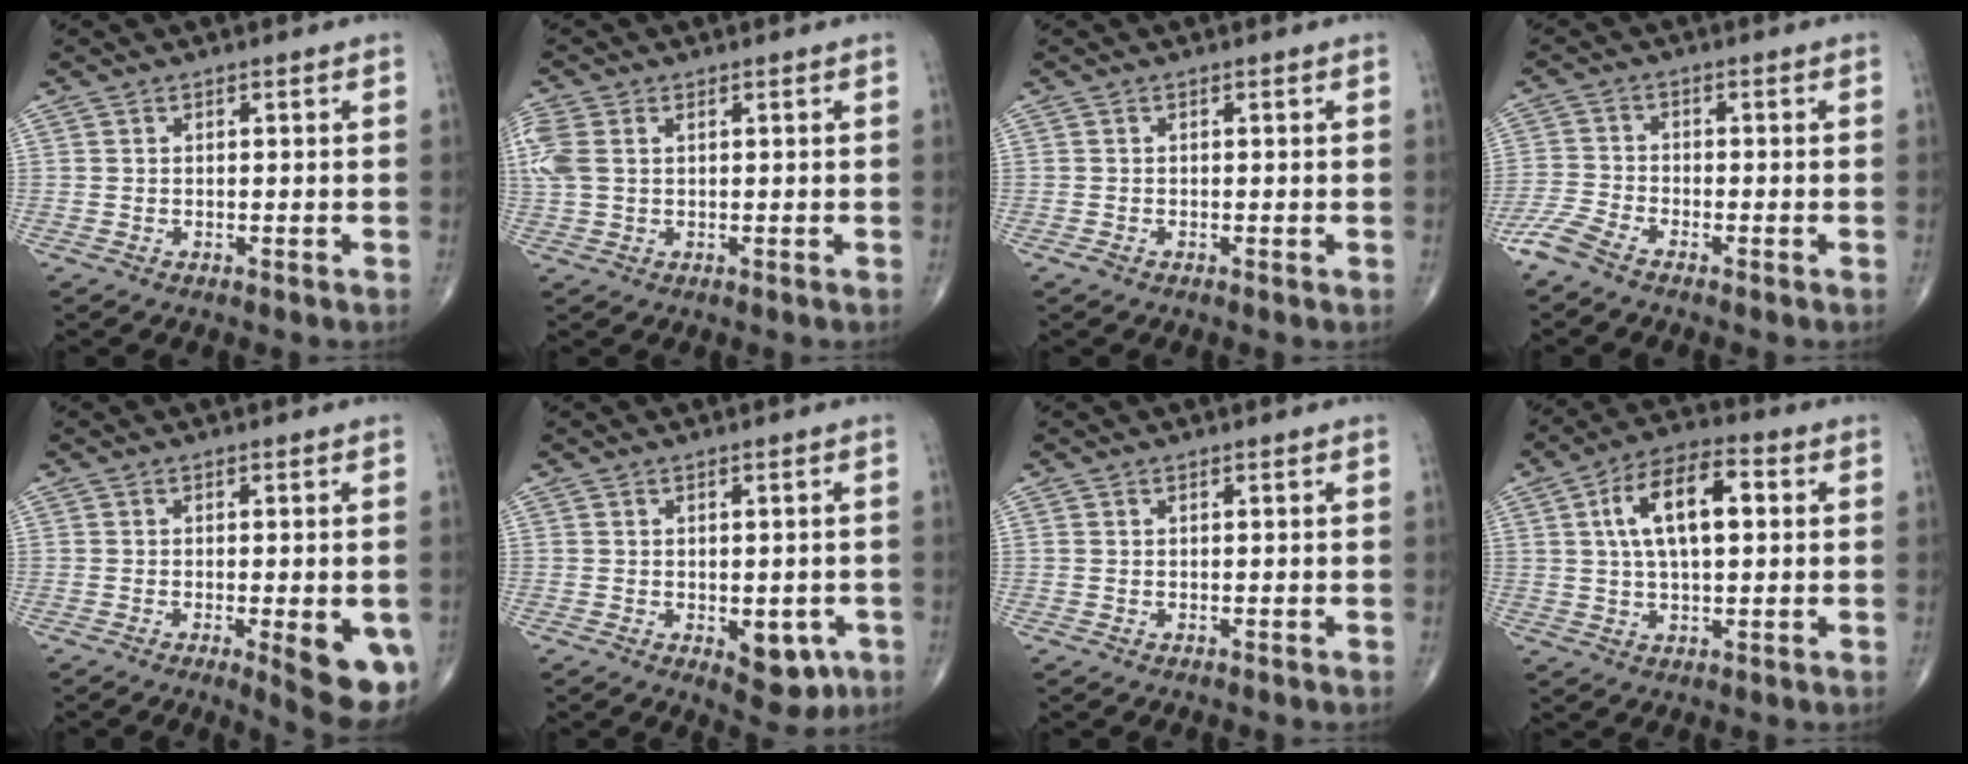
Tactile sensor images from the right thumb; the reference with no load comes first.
{"total": 7.0, "force": [1.5, 4.6, 5.1], "torque": [-0.155, 0.018, 0.037]}
{"total": 0.9, "force": [-0.5, 0.3, 0.6], "torque": [-0.012, -0.003, -0.012]}
{"total": 4.5, "force": [-3.8, 1.1, 2.1], "torque": [-0.060, 0.005, -0.087]}
{"total": 9.5, "force": [-3.0, 2.6, 8.7], "torque": [-0.099, -0.016, -0.033]}
{"total": 6.8, "force": [-2.2, 3.7, 5.3], "torque": [-0.040, -0.002, -0.017]}
{"total": 0.0}
{"total": 12.9, "force": [2.7, 6.1, 11.1], "torque": [-0.187, 0.018, 0.042]}